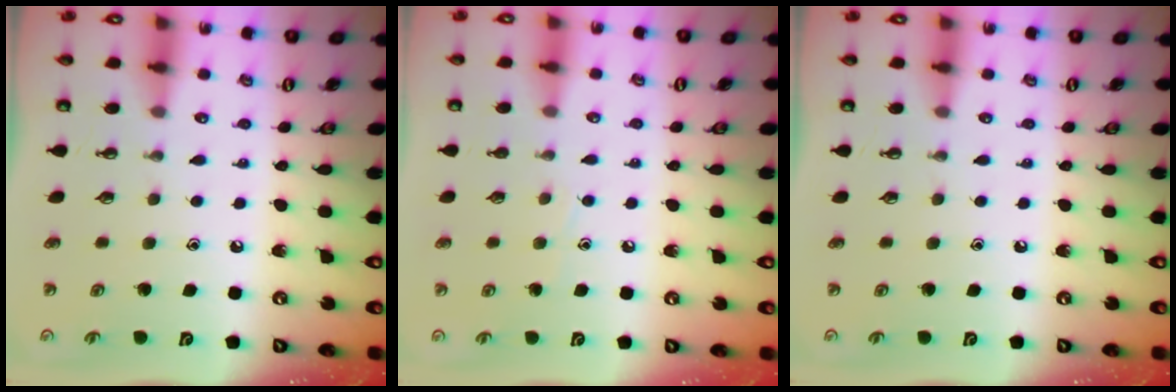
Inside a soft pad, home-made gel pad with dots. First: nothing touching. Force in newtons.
{"total": 4.9, "press": 4.9, "slide": 0.5}
{"total": 0.0}